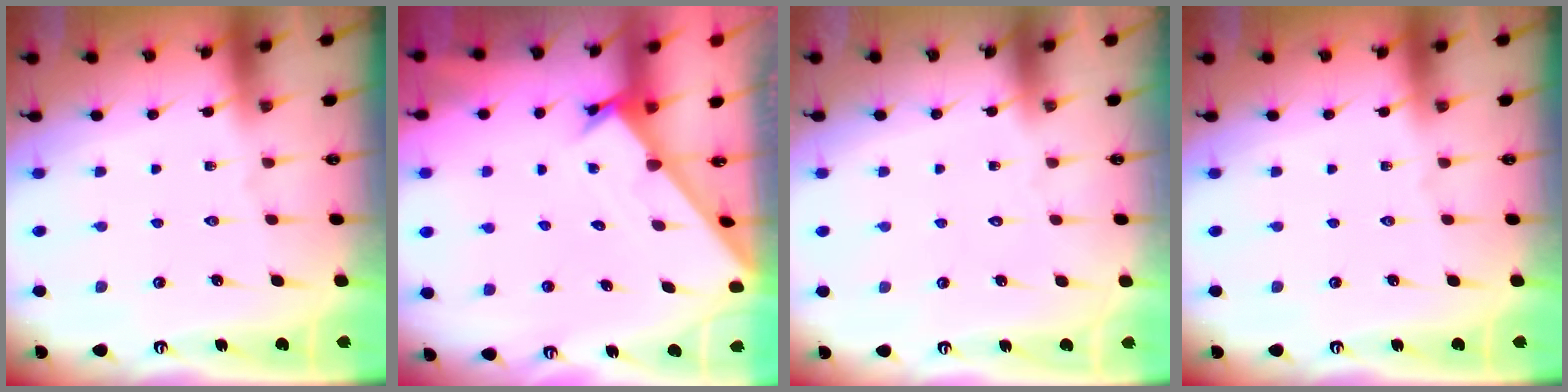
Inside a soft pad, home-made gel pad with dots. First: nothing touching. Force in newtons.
{"total": 1.6, "press": 1.6, "slide": 0.1}
{"total": 1.7, "press": 1.6, "slide": 0.2}
{"total": 0.0}